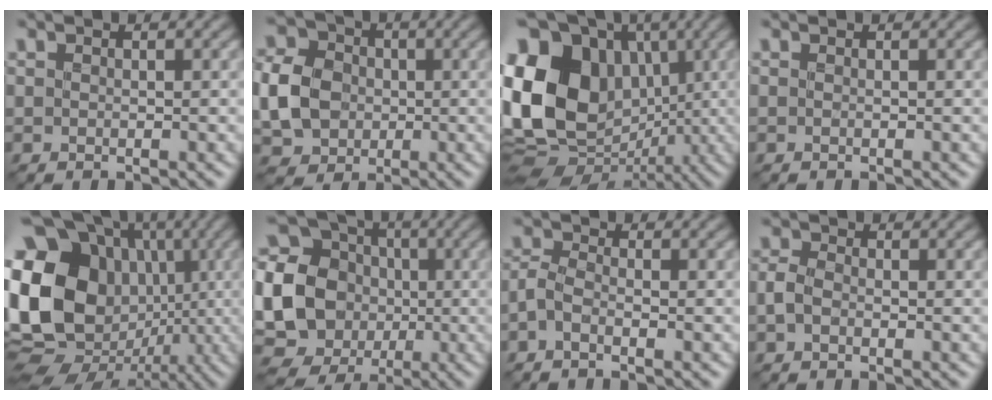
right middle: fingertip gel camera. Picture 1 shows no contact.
{"total": 6.0, "force": [-1.1, 5.1, 3.1], "torque": [-0.070, 0.005, -0.030]}
{"total": 16.1, "force": [0.3, 12.4, 10.2], "torque": [-0.218, 0.024, -0.011]}
{"total": 0.0}
{"total": 22.2, "force": [0.2, 18.9, 11.6], "torque": [-0.238, 0.010, -0.036]}
{"total": 22.6, "force": [-2.0, 21.4, 7.0], "torque": [-0.183, 0.008, -0.098]}
{"total": 1.5, "force": [-1.4, 0.2, 0.5], "torque": [-0.006, 0.004, -0.038]}
{"total": 1.2, "force": [-0.9, 0.6, 0.5], "torque": [-0.007, 0.001, -0.028]}